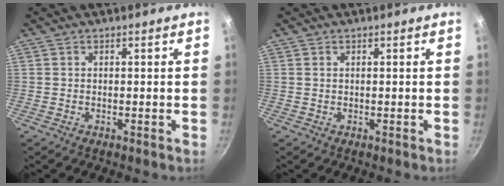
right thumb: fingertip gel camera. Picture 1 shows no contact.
{"total": 0.0}